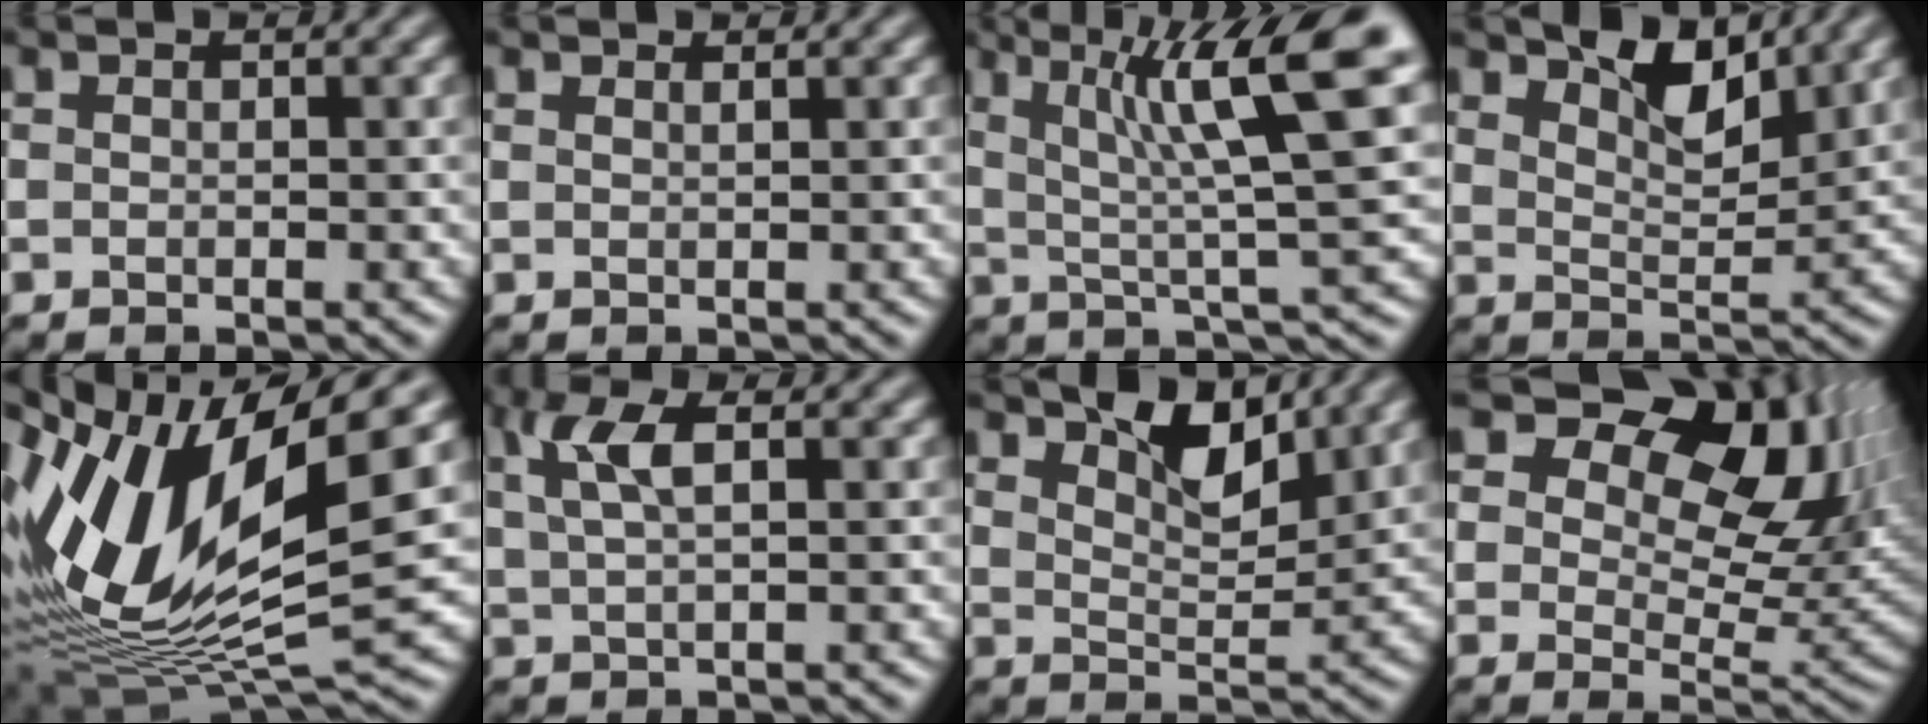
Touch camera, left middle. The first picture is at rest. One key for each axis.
{"total": 0.8, "fx": 0.7, "fy": 0.1, "fz": 0.1, "tx": 0.000, "ty": 0.005, "tz": 0.007}
{"total": 10.3, "fx": 3.9, "fy": 1.7, "fz": 9.3, "tx": -0.136, "ty": 0.016, "tz": 0.066}
{"total": 5.0, "fx": 3.8, "fy": 1.6, "fz": 2.8, "tx": -0.047, "ty": 0.006, "tz": 0.063}
{"total": 15.3, "fx": 3.3, "fy": 6.3, "fz": 13.5, "tx": -0.271, "ty": 0.003, "tz": 0.060}
{"total": 3.7, "fx": 1.7, "fy": 1.2, "fz": 3.1, "tx": -0.068, "ty": 0.011, "tz": 0.034}
{"total": 5.4, "fx": 4.0, "fy": 1.8, "fz": 3.2, "tx": -0.053, "ty": 0.005, "tz": 0.066}
{"total": 12.8, "fx": 6.7, "fy": 7.3, "fz": 8.0, "tx": -0.109, "ty": 0.004, "tz": 0.107}